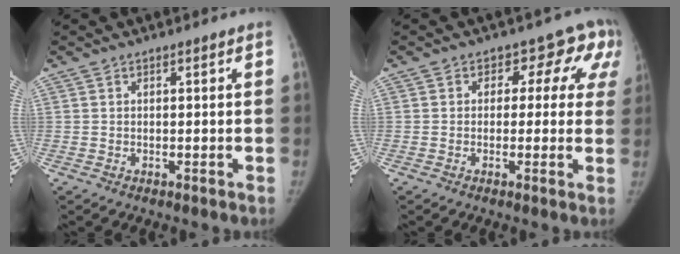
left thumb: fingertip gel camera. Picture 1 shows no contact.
{"total": 8.7, "force": [2.5, 6.3, 5.5], "torque": [0.001, 0.011, 0.017]}